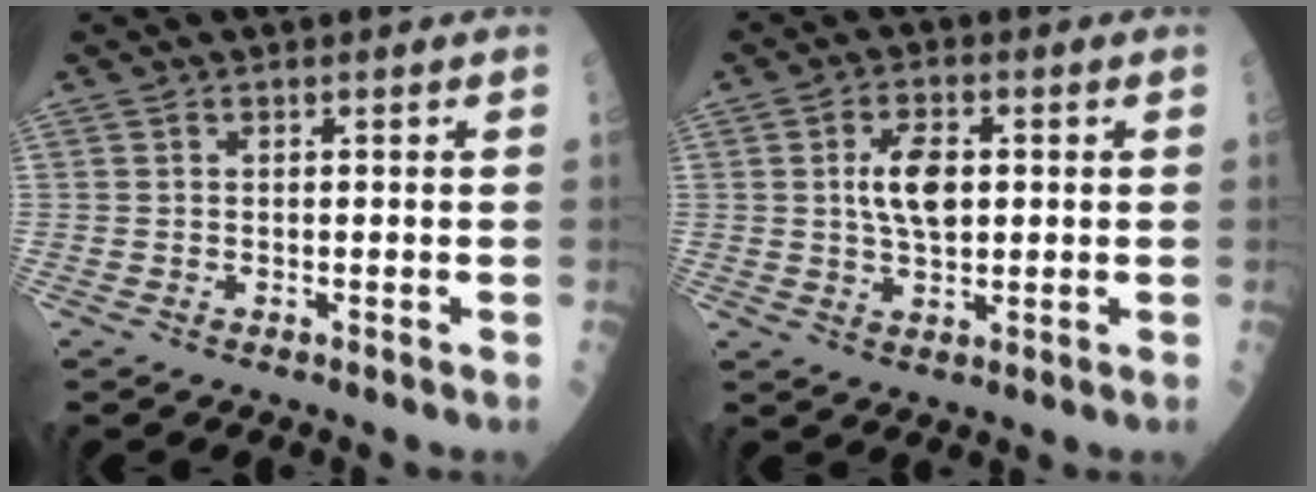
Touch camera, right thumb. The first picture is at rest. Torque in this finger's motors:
{"motor_torque": [1.06, 1.00, 0.71, 0.20, 0.05]}